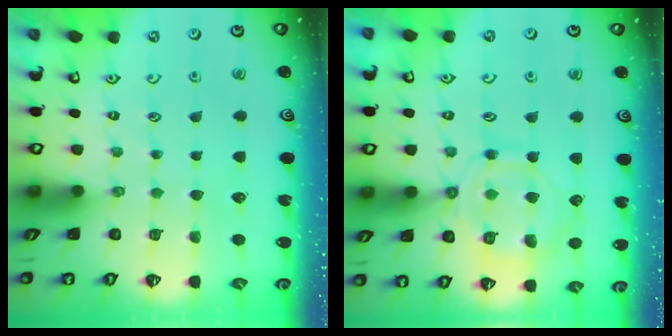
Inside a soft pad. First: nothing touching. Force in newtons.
{"total": 12.3, "press": 12.2, "slide": 1.4}